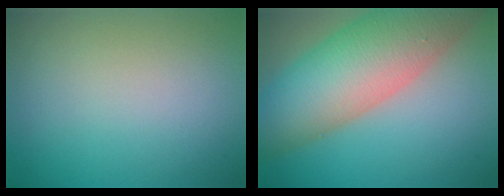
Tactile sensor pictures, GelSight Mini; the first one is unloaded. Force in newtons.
{"total": 11.7, "press": 11.7, "slide": 0.6}